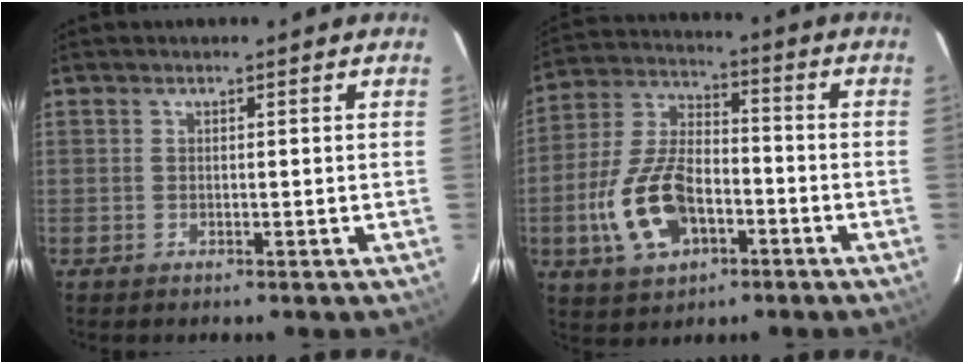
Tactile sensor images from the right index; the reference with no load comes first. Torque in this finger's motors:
{"motor_torque": [1.22, -0.91, 0.37, 0.14]}